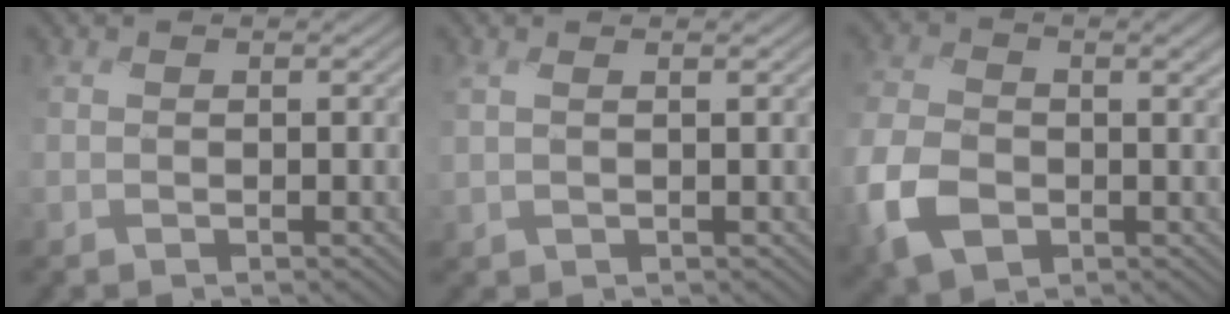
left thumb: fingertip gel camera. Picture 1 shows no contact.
{"total": 1.1, "force": [0.6, 0.1, 1.0], "torque": [-0.027, 0.003, 0.016]}
{"total": 8.7, "force": [-3.0, 5.8, 5.8], "torque": [-0.159, -0.017, -0.068]}